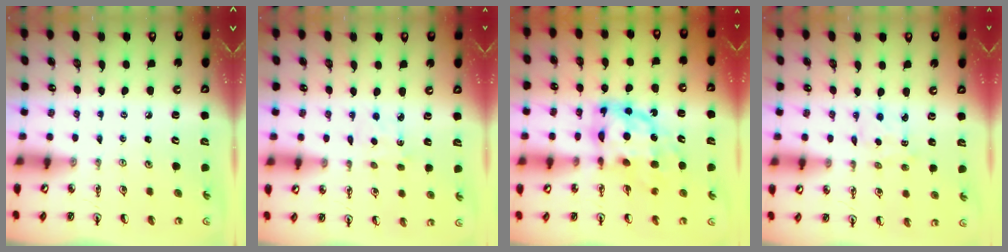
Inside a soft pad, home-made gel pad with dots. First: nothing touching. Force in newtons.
{"total": 2.7, "press": 2.7, "slide": 0.4}
{"total": 12.0, "press": 12.0, "slide": 0.9}
{"total": 2.4, "press": 2.4, "slide": 0.3}